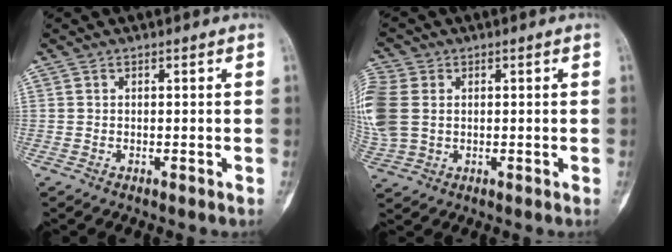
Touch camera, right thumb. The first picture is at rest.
{"total": 11.7, "force": [1.4, 8.9, 7.5], "torque": [-0.209, 0.005, 0.031]}